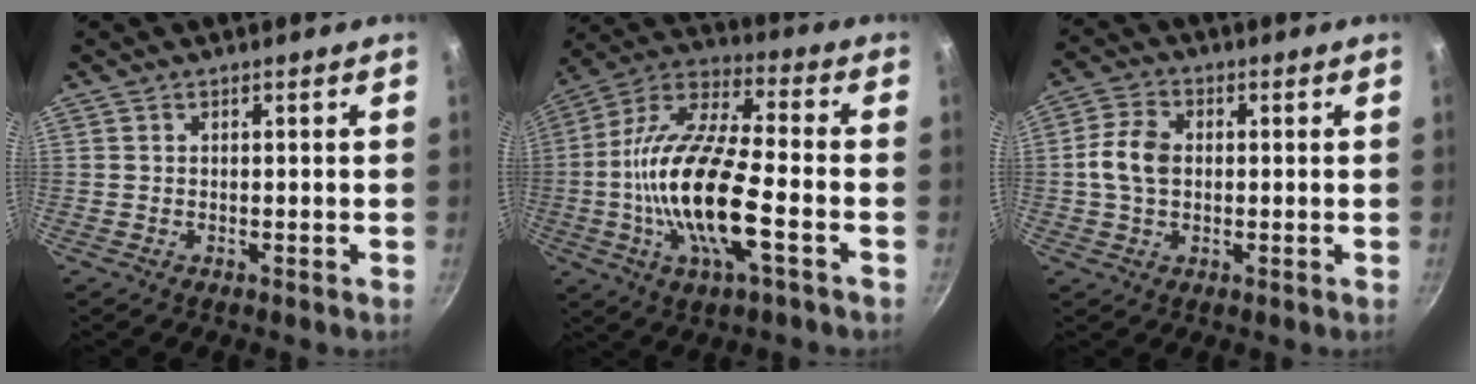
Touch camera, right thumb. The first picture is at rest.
{"total": 20.2, "force": [-4.4, 6.7, 18.5], "torque": [-0.362, 0.030, -0.100]}
{"total": 7.0, "force": [0.1, 4.9, 5.0], "torque": [-0.092, 0.016, -0.005]}